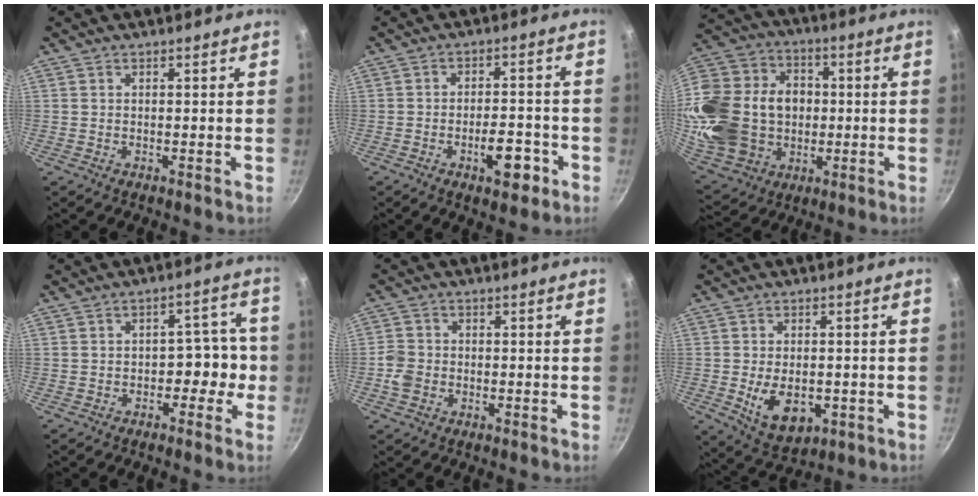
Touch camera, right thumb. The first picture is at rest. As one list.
[{"total": 7.4, "force": [-3.3, 3.4, 5.6], "torque": [-0.058, 0.023, -0.047]}, {"total": 28.2, "force": [-1.0, 22.4, 17.1], "torque": [-0.347, 0.038, 0.002]}, {"total": 6.3, "force": [-2.0, 4.4, 4.0], "torque": [0.002, 0.045, -0.031]}, {"total": 4.1, "force": [-1.3, 3.4, 2.0], "torque": [-0.038, 0.017, -0.029]}, {"total": 9.4, "force": [-1.8, 6.1, 6.9], "torque": [-0.096, -0.006, -0.012]}]